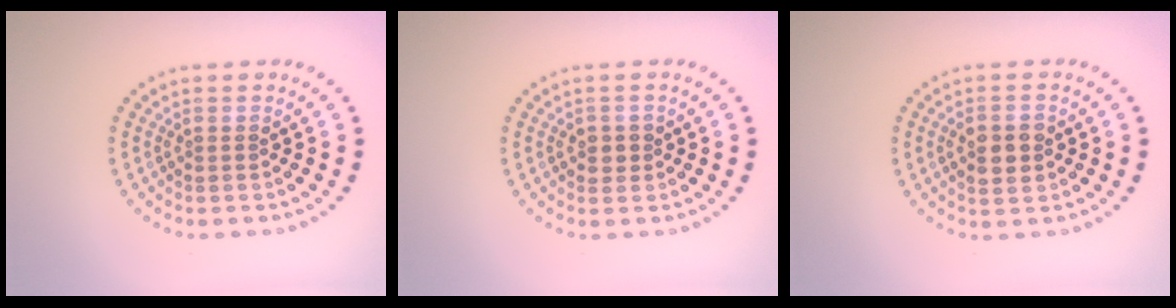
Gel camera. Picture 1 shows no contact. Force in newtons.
{"total": 1.1, "press": 1.1, "slide": 0.4}
{"total": 2.9, "press": 2.9, "slide": 0.2}